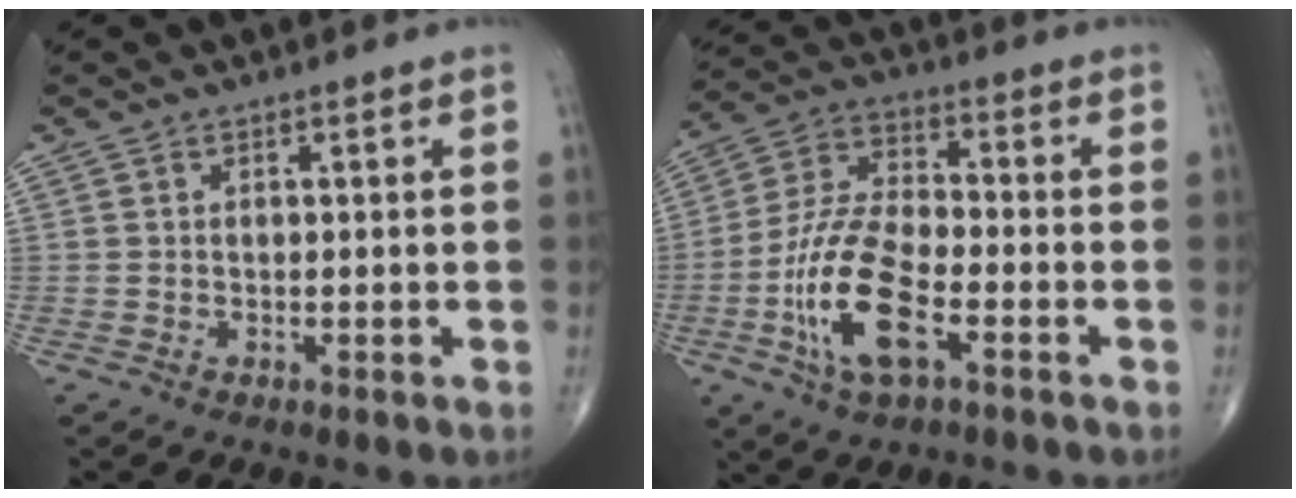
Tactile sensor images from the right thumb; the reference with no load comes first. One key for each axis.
{"total": 15.0, "fx": -5.3, "fy": 6.2, "fz": 12.6, "tx": -0.257, "ty": 0.024, "tz": -0.101}